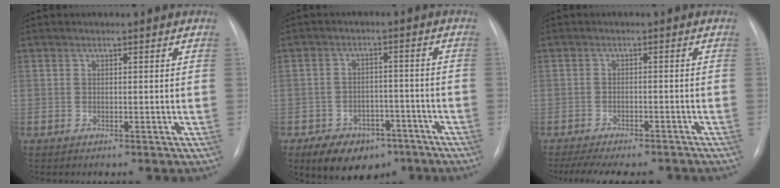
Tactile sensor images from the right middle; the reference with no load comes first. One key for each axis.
{"total": 9.6, "fx": -6.4, "fy": 5.7, "fz": 4.4, "tx": -0.064, "ty": 0.011, "tz": -0.091}
{"total": 11.9, "fx": -10.2, "fy": 3.7, "fz": 5.0, "tx": -0.087, "ty": 0.001, "tz": -0.135}